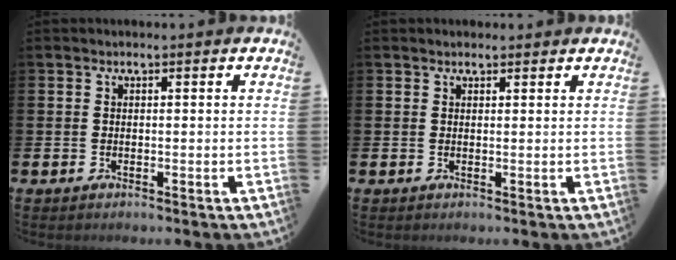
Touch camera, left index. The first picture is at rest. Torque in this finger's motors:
{"motor_torque": [0.54, -0.75, 0.02, 0.01]}